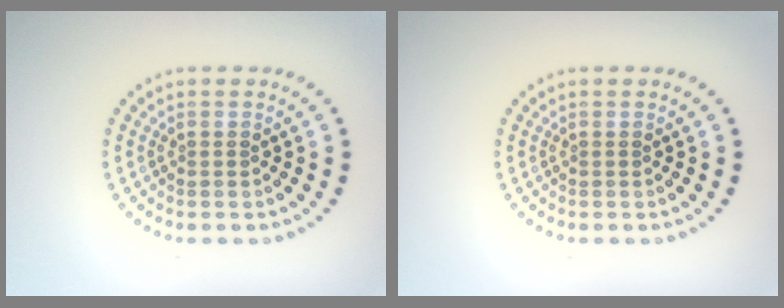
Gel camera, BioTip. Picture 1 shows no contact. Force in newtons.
{"total": 0.0}